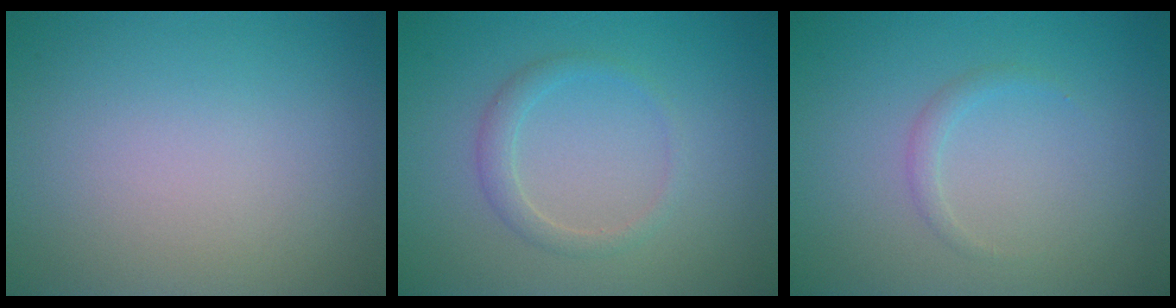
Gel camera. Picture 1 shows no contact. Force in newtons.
{"total": 1.7, "press": 1.7, "slide": 0.2}
{"total": 0.9, "press": 0.9, "slide": 0.0}